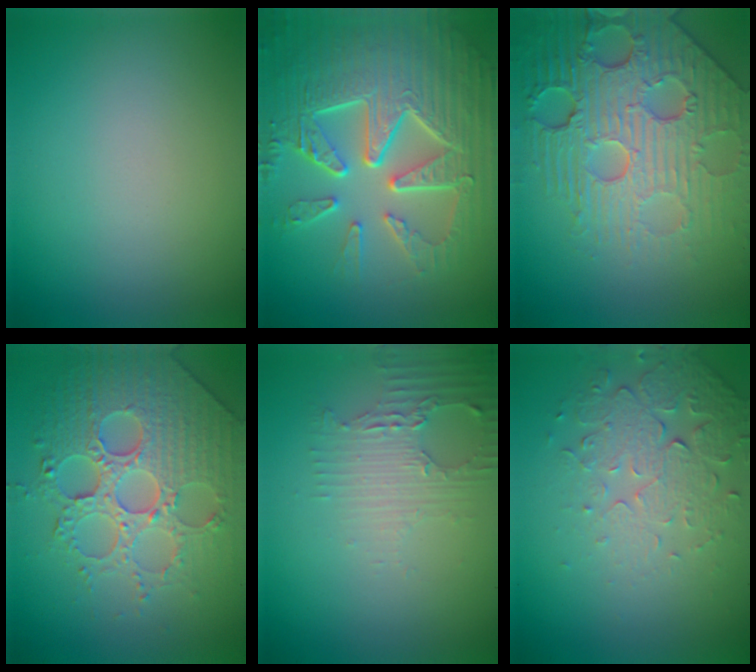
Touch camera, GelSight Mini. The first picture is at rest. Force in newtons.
{"total": 9.7, "press": 6.5, "slide": 7.2}
{"total": 8.0, "press": 6.1, "slide": 5.2}
{"total": 6.8, "press": 5.8, "slide": 3.6}
{"total": 2.7, "press": 2.4, "slide": 1.3}
{"total": 5.0, "press": 3.3, "slide": 3.7}